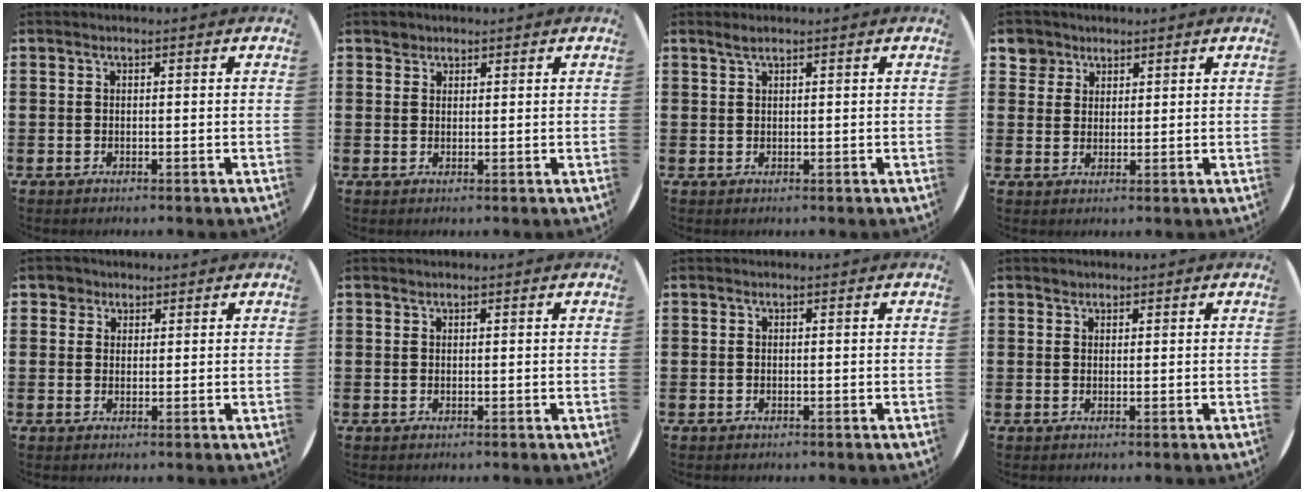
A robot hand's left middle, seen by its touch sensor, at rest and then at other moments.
{"total": 1.2, "force": [1.0, 0.6, 0.0], "torque": [0.006, -0.002, 0.019]}
{"total": 1.1, "force": [0.9, 0.0, 0.6], "torque": [-0.014, 0.002, 0.016]}
{"total": 3.5, "force": [2.6, 2.3, 0.0], "torque": [-0.005, 0.003, 0.049]}
{"total": 2.2, "force": [1.7, 1.4, 0.0], "torque": [0.010, 0.000, 0.029]}
{"total": 0.0}
{"total": 0.0}
{"total": 0.8, "force": [0.8, 0.3, -0.1], "torque": [0.001, 0.002, 0.015]}